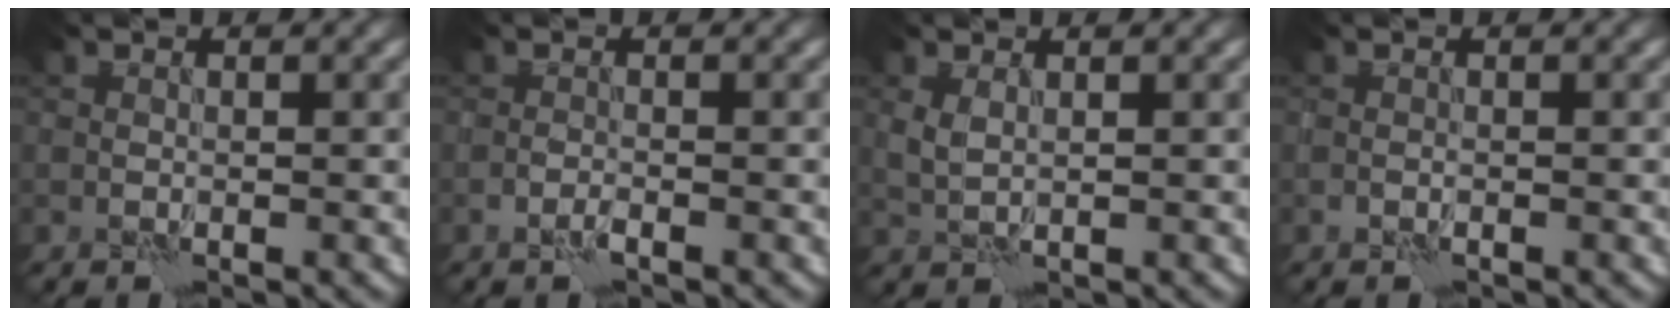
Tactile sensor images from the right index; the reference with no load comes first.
{"total": 1.1, "force": [-0.8, 0.2, 0.8], "torque": [-0.015, 0.002, -0.017]}
{"total": 1.2, "force": [0.7, 0.4, 0.8], "torque": [-0.021, -0.001, 0.018]}
{"total": 0.9, "force": [-0.6, 0.3, 0.6], "torque": [-0.013, 0.002, -0.012]}